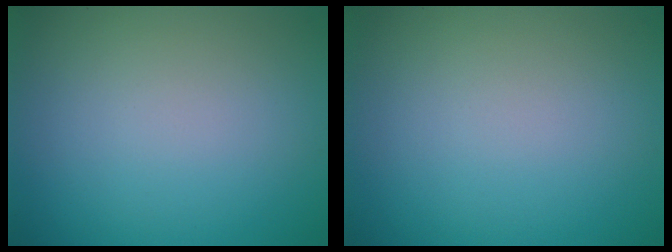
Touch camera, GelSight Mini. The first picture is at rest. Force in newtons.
{"total": 0.0}